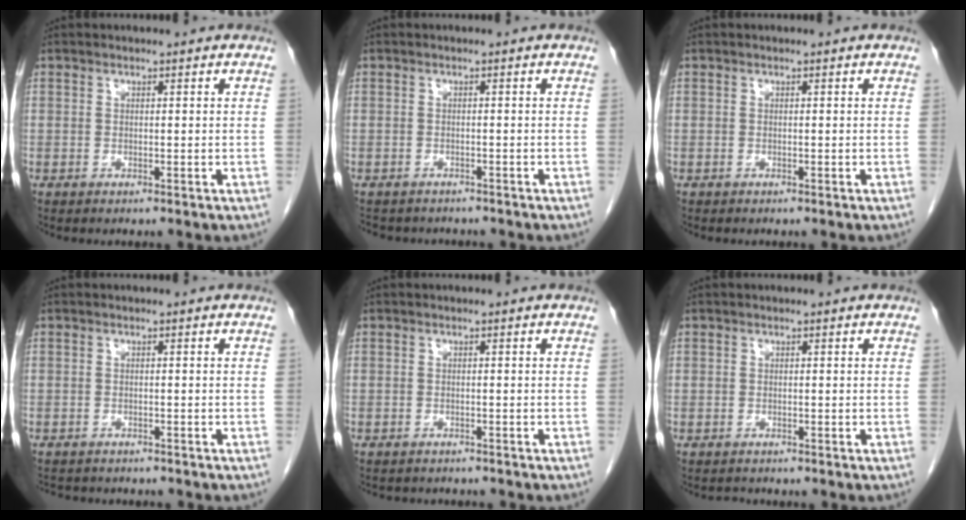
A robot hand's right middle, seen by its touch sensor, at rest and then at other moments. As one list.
[{"total": 5.8, "force": [-5.2, 2.2, 1.2], "torque": [-0.019, 0.001, -0.066]}, {"total": 0.0}, {"total": 5.3, "force": [-4.8, 1.8, 1.5], "torque": [-0.023, -0.002, -0.062]}, {"total": 3.5, "force": [-3.2, 1.2, 0.7], "torque": [-0.010, -0.002, -0.039]}, {"total": 0.7, "force": [-0.5, 0.4, -0.4], "torque": [-0.007, -0.002, -0.012]}]